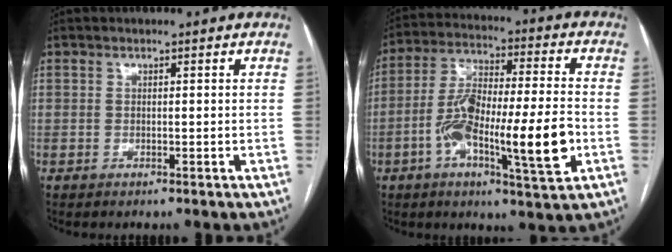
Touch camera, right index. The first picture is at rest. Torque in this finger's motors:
{"motor_torque": [0.74, -0.14, 1.04, 0.21]}